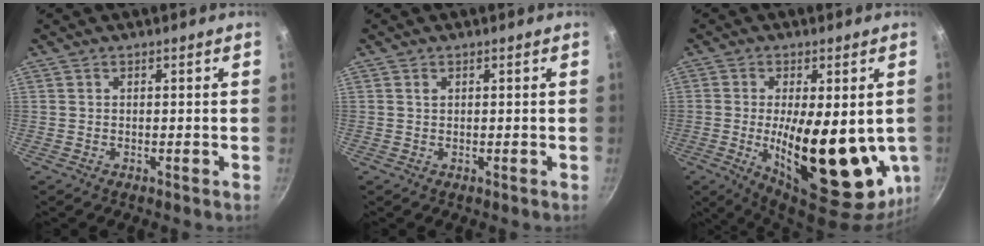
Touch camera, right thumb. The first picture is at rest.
{"total": 0.7, "force": [0.3, 0.4, 0.4], "torque": [-0.007, 0.000, 0.006]}
{"total": 22.8, "force": [-2.1, 9.1, 20.8], "torque": [-0.293, -0.025, -0.016]}